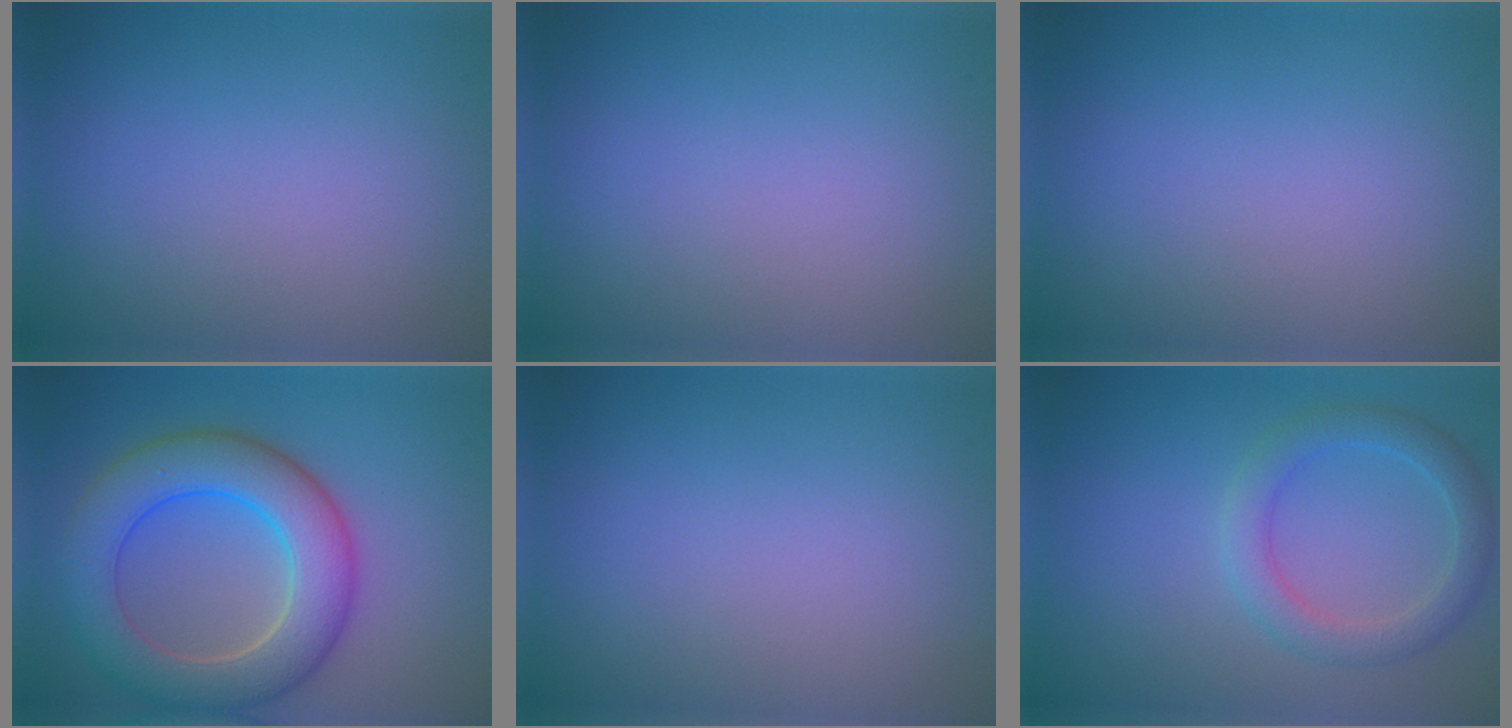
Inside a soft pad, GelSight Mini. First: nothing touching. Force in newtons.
{"total": 0.0}
{"total": 0.0}
{"total": 8.2, "press": 8.2, "slide": 0.4}
{"total": 0.0}
{"total": 3.2, "press": 3.2, "slide": 0.1}